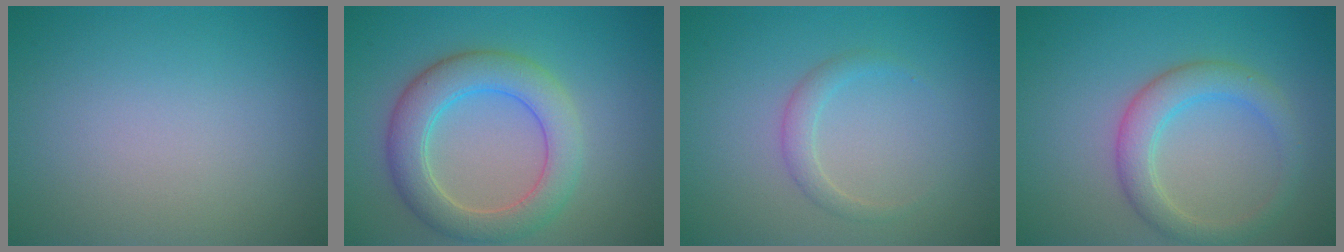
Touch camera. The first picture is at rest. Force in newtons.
{"total": 5.6, "press": 5.6, "slide": 0.0}
{"total": 1.4, "press": 1.4, "slide": 0.0}
{"total": 3.6, "press": 3.6, "slide": 0.3}